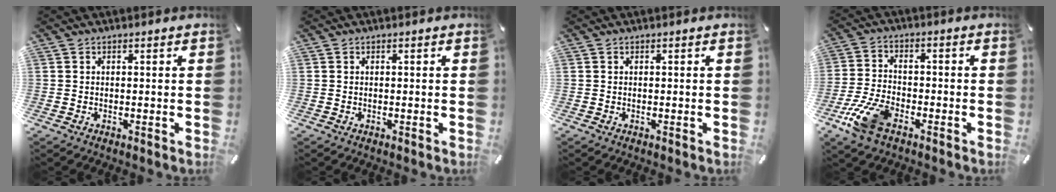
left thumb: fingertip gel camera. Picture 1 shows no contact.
{"total": 0.0}
{"total": 0.0}
{"total": 10.2, "force": [-5.3, 5.6, 6.6], "torque": [-0.142, 0.017, -0.096]}